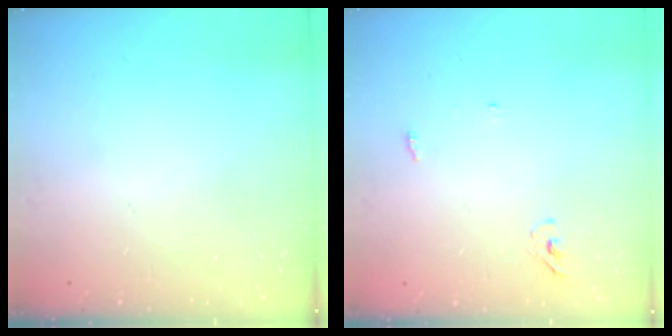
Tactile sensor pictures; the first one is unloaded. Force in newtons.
{"total": 3.6, "press": 3.4, "slide": 1.1}